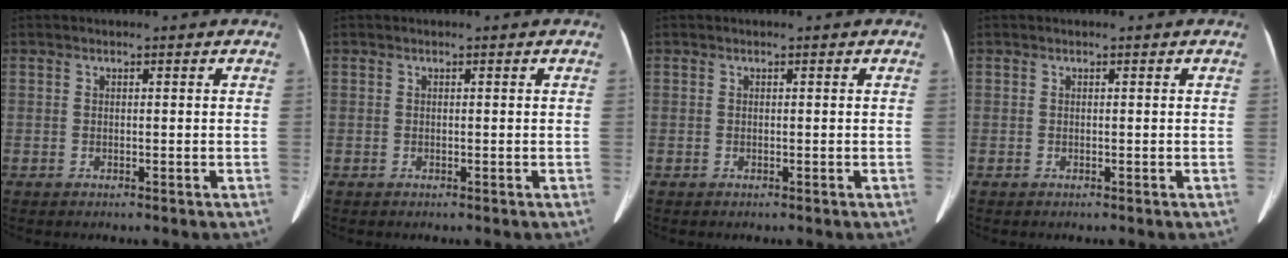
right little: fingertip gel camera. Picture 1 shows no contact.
{"total": 0.0}
{"total": 0.0}
{"total": 0.0}